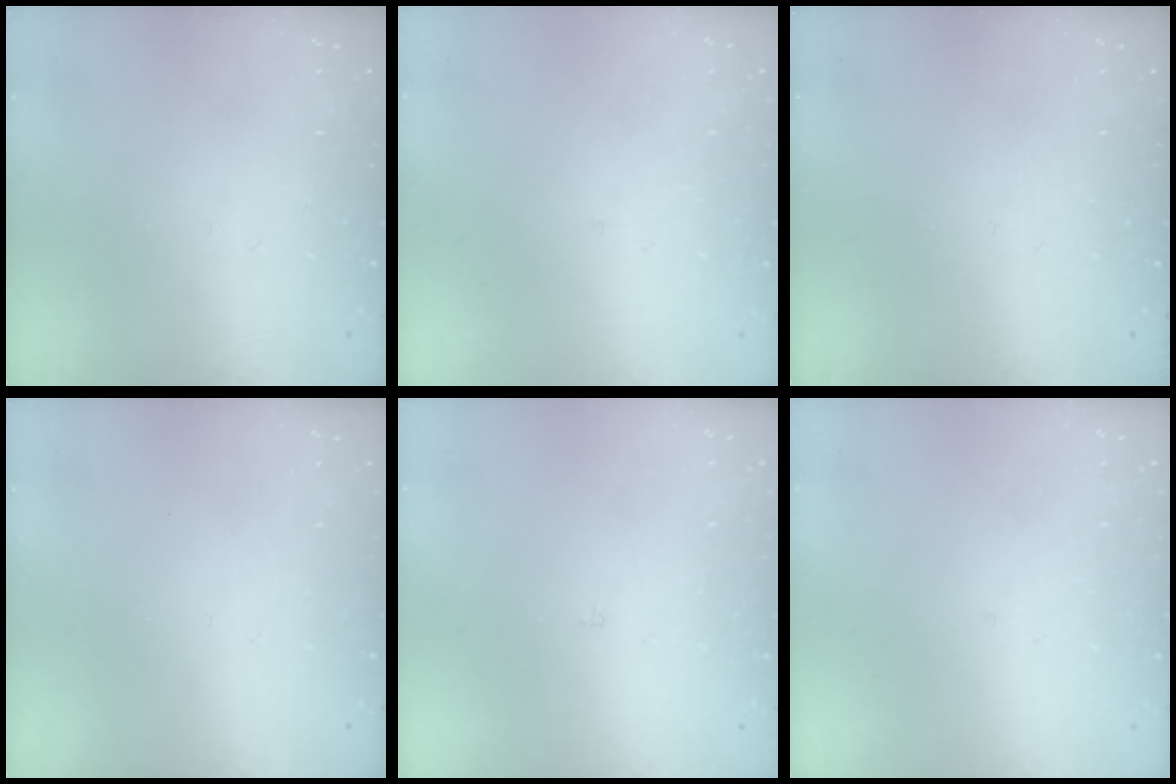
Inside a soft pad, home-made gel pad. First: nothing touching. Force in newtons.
{"total": 1.7, "press": 1.6, "slide": 0.1}
{"total": 0.0}
{"total": 0.0}
{"total": 2.3, "press": 2.3, "slide": 0.2}
{"total": 1.7, "press": 1.6, "slide": 0.1}